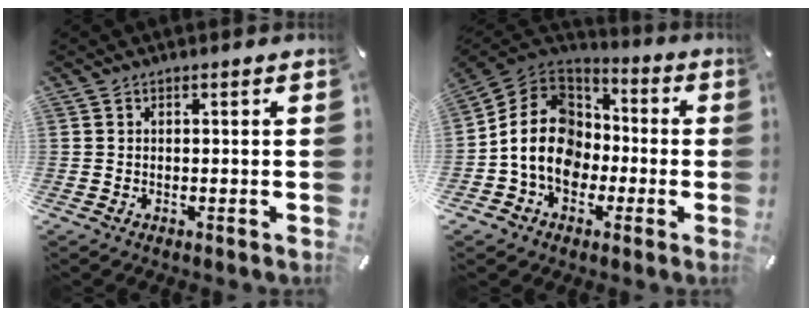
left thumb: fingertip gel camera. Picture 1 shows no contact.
{"total": 15.2, "force": [-3.0, 12.8, 7.7], "torque": [-0.166, 0.027, -0.052]}